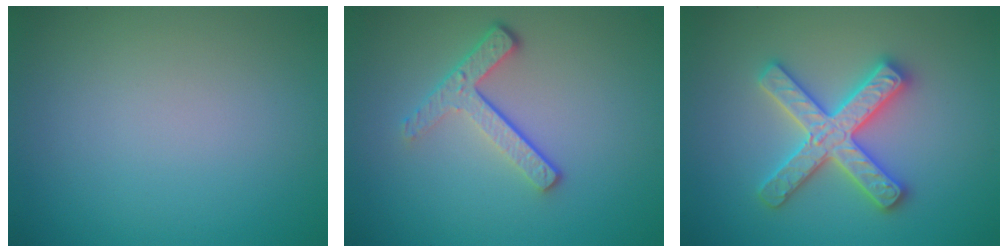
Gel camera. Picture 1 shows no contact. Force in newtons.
{"total": 3.5, "press": 2.5, "slide": 2.5}
{"total": 5.0, "press": 4.9, "slide": 0.8}